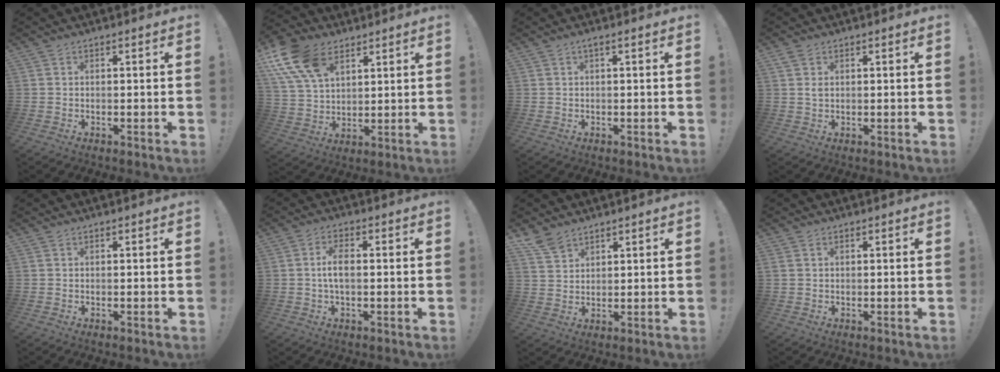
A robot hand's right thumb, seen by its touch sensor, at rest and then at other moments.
{"total": 15.8, "force": [8.4, 9.7, 9.2], "torque": [-0.196, -0.036, 0.159]}
{"total": 1.1, "force": [0.1, -0.1, 1.1], "torque": [-0.026, 0.003, 0.002]}
{"total": 2.0, "force": [1.0, 1.3, 1.2], "torque": [-0.026, 0.001, 0.019]}
{"total": 0.0}
{"total": 5.6, "force": [0.1, 2.5, 5.0], "torque": [-0.088, 0.005, -0.001]}
{"total": 5.7, "force": [4.6, 2.5, 2.1], "torque": [-0.031, -0.029, 0.087]}
{"total": 1.1, "force": [0.4, 0.8, 0.6], "torque": [-0.018, 0.005, 0.009]}